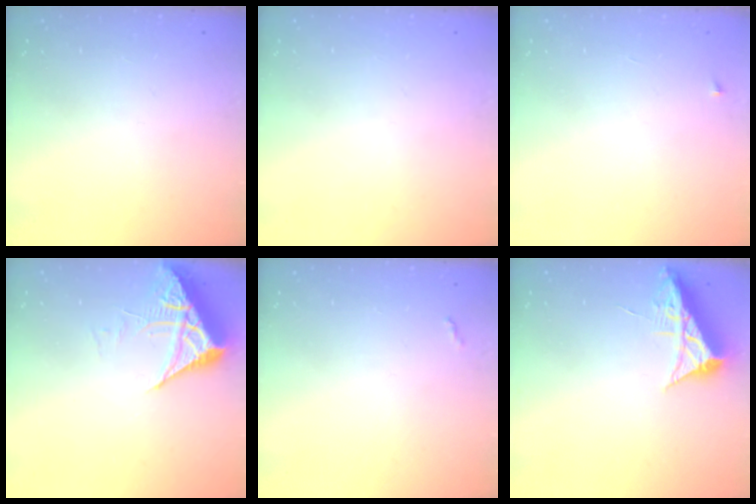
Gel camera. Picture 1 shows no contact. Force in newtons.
{"total": 0.0}
{"total": 2.3, "press": 2.3, "slide": 0.3}
{"total": 6.6, "press": 6.6, "slide": 0.8}
{"total": 3.2, "press": 3.2, "slide": 0.5}
{"total": 7.1, "press": 7.1, "slide": 0.8}